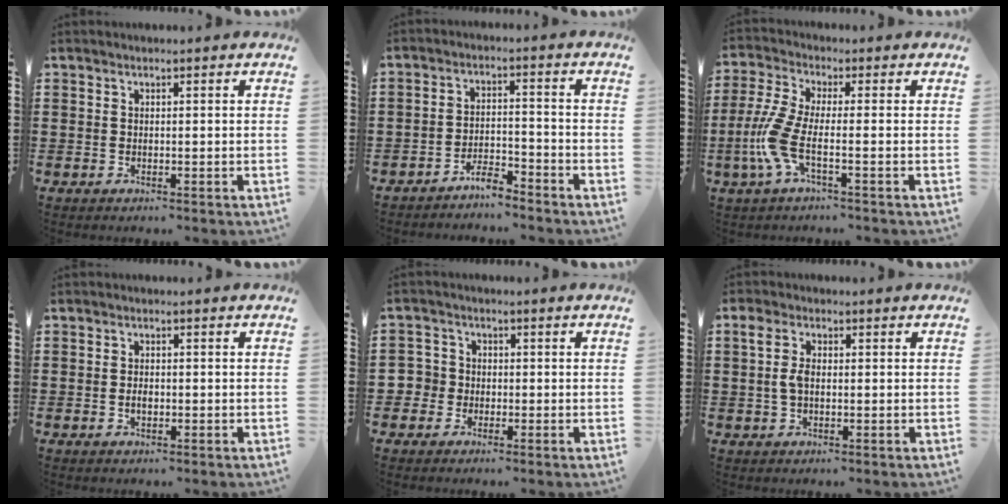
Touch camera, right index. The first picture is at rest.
{"total": 4.0, "force": [-3.9, 0.5, 0.9], "torque": [-0.029, 0.006, -0.081]}
{"total": 7.2, "force": [-2.1, 2.0, 6.6], "torque": [-0.172, -0.020, -0.049]}
{"total": 1.5, "force": [-0.3, 0.9, 1.2], "torque": [-0.023, 0.003, -0.007]}
{"total": 3.3, "force": [-1.2, 3.1, 0.4], "torque": [-0.037, 0.001, -0.034]}
{"total": 3.6, "force": [0.2, 2.1, 2.9], "torque": [-0.067, 0.008, -0.002]}